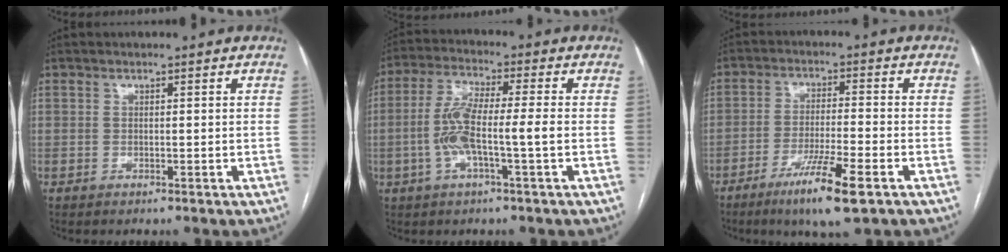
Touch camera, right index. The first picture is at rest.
{"total": 8.2, "force": [-1.6, 0.5, 8.1], "torque": [-0.169, 0.014, -0.034]}
{"total": 9.4, "force": [-5.4, 0.3, 7.8], "torque": [-0.142, -0.022, -0.090]}